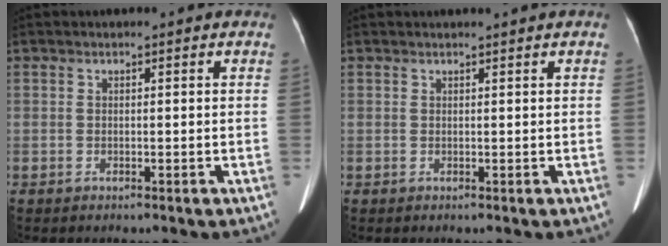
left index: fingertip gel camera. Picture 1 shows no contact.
{"total": 1.1, "force": [1.0, -0.3, 0.5], "torque": [-0.007, 0.006, 0.022]}